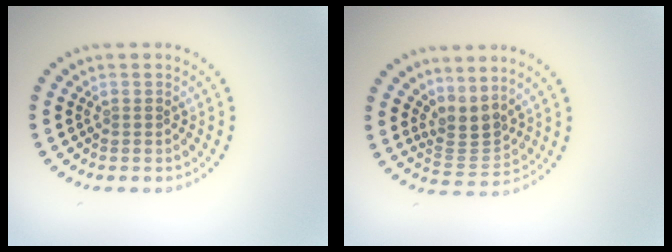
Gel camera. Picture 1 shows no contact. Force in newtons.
{"total": 2.8, "press": 1.9, "slide": 2.0}